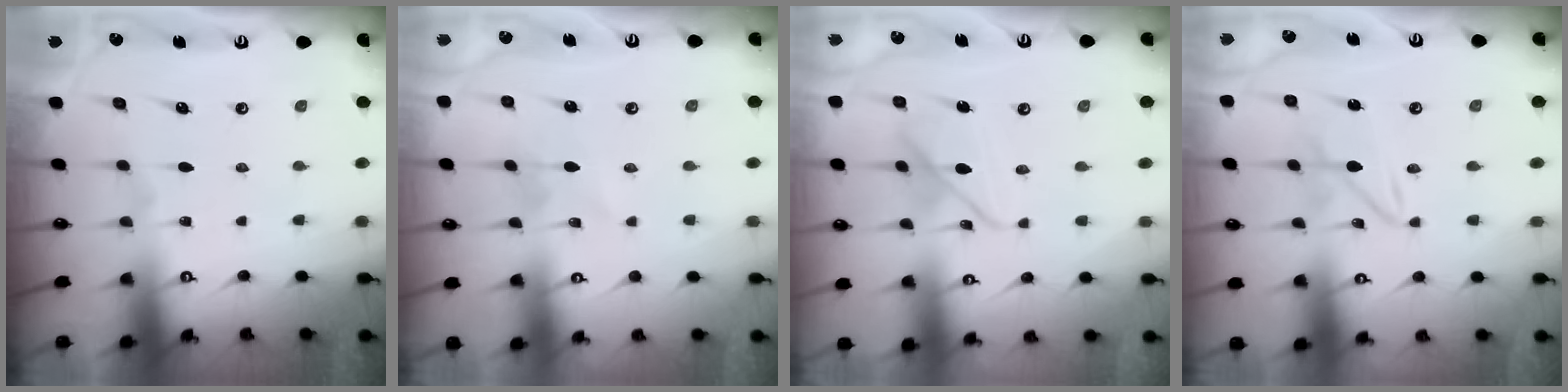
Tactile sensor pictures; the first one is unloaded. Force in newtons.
{"total": 1.5, "press": 1.5, "slide": 0.2}
{"total": 10.7, "press": 10.7, "slide": 0.9}
{"total": 2.2, "press": 2.1, "slide": 0.3}